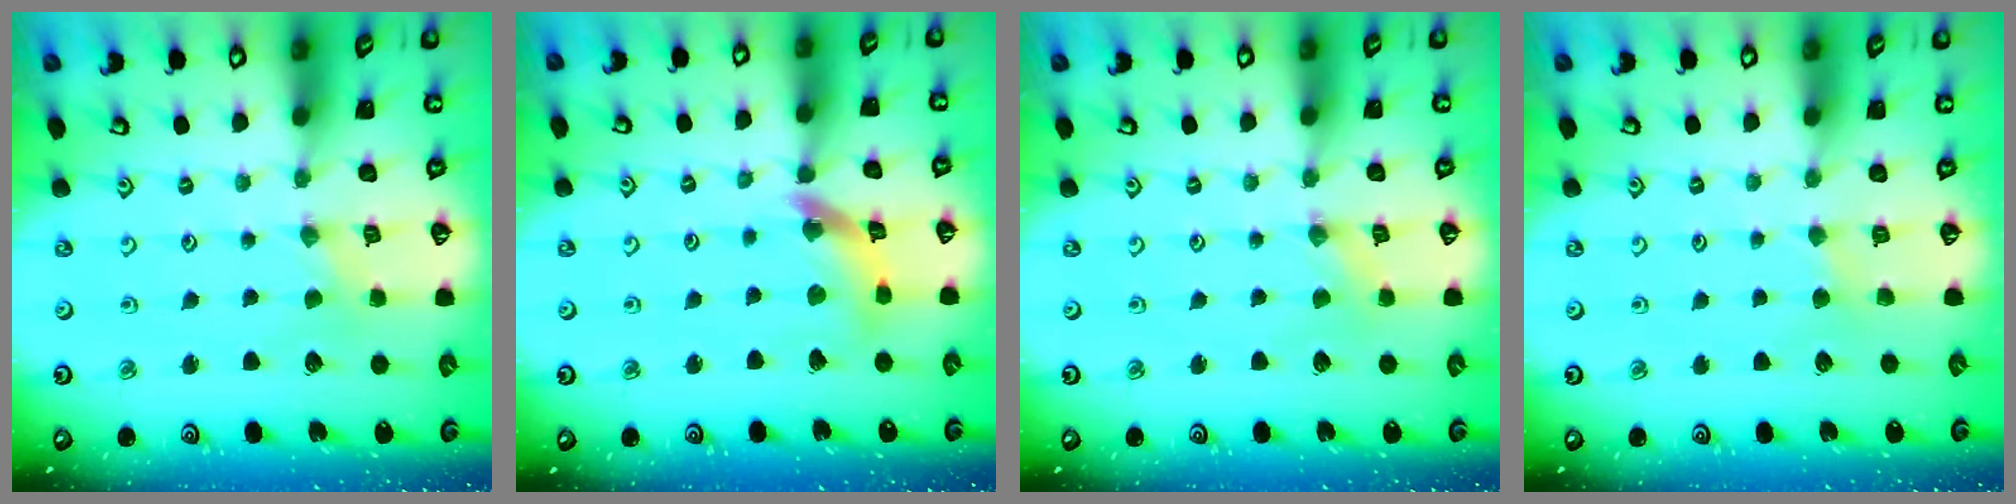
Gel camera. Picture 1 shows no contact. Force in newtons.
{"total": 11.1, "press": 11.0, "slide": 1.3}
{"total": 0.0}
{"total": 2.1, "press": 2.1, "slide": 0.4}